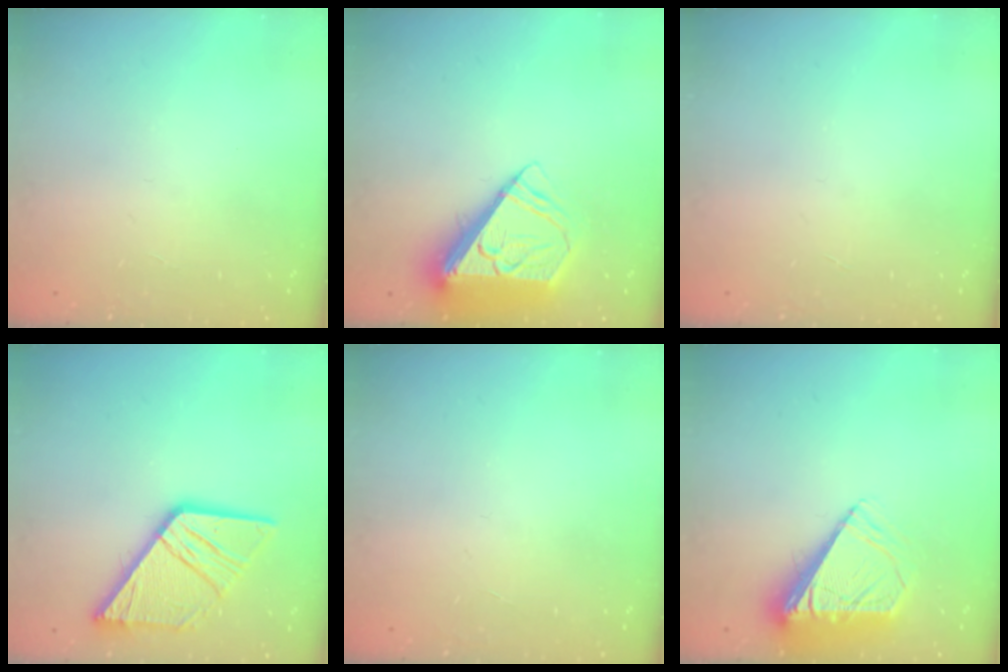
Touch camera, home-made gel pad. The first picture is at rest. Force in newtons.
{"total": 10.7, "press": 10.6, "slide": 1.6}
{"total": 0.0}
{"total": 16.7, "press": 16.6, "slide": 1.9}
{"total": 0.0}
{"total": 9.1, "press": 9.1, "slide": 1.2}